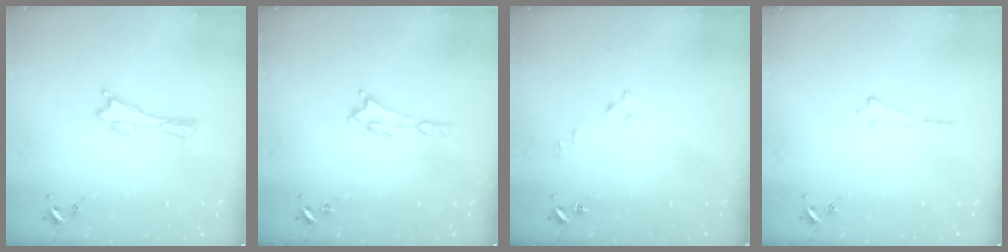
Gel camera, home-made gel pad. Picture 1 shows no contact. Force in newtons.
{"total": 1.3, "press": 1.3, "slide": 0.2}
{"total": 2.6, "press": 2.6, "slide": 0.3}
{"total": 0.0}